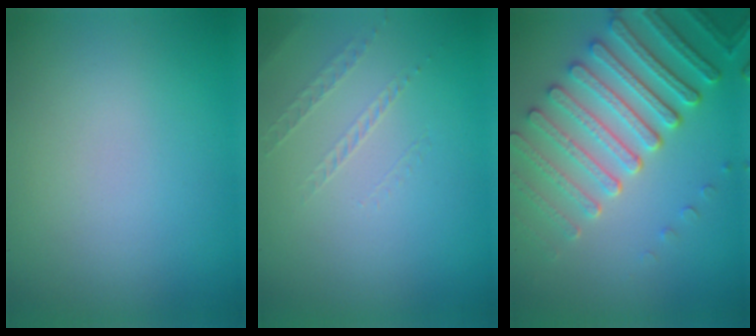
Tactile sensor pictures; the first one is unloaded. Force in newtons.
{"total": 1.0, "press": 0.4, "slide": 0.9}
{"total": 6.8, "press": 5.4, "slide": 4.0}